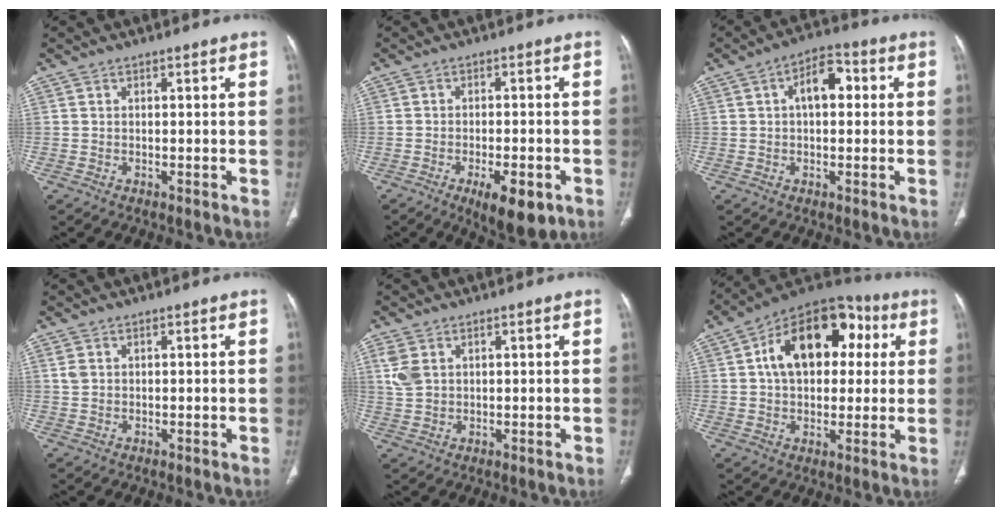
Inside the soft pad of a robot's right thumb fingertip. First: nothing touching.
{"total": 8.9, "force": [-4.1, 3.3, 7.2], "torque": [-0.098, 0.002, -0.052]}
{"total": 7.2, "force": [1.3, 4.1, 5.9], "torque": [-0.079, 0.022, 0.011]}
{"total": 1.7, "force": [0.8, 1.0, 1.0], "torque": [-0.026, 0.006, 0.026]}
{"total": 4.4, "force": [1.8, 2.8, 2.8], "torque": [-0.066, -0.002, 0.045]}
{"total": 19.1, "force": [4.3, 12.2, 14.0], "torque": [-0.183, 0.027, 0.057]}